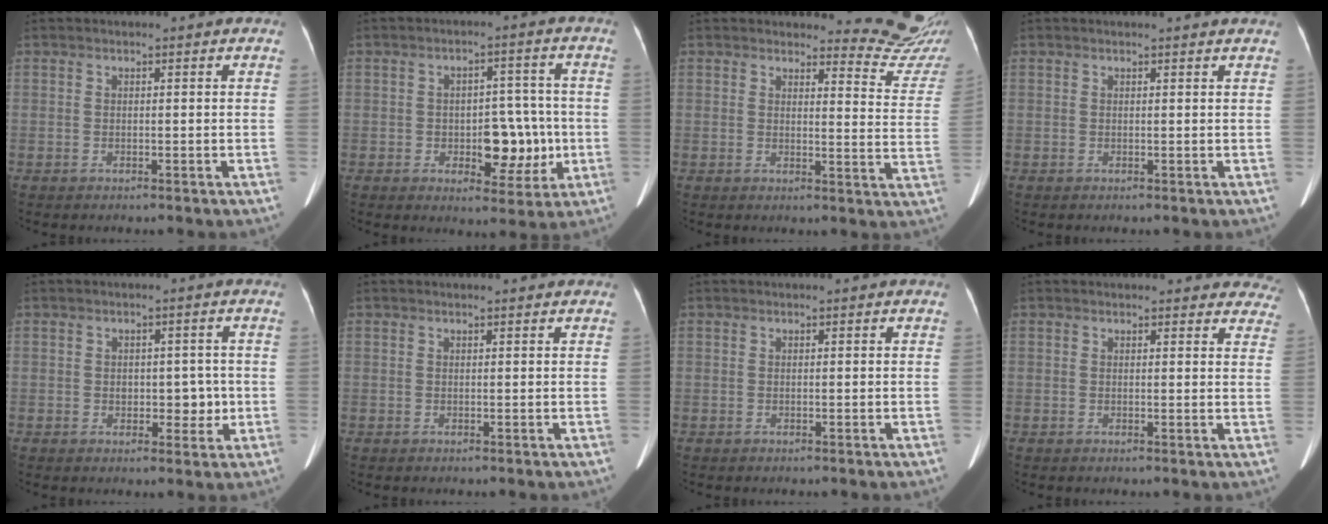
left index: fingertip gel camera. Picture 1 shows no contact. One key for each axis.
{"total": 7.5, "fx": -2.0, "fy": 4.2, "fz": 5.9, "tx": -0.069, "ty": -0.005, "tz": -0.023}
{"total": 10.2, "fx": 10.2, "fy": 0.1, "fz": 0.2, "tx": 0.013, "ty": -0.121, "tz": 0.085}
{"total": 3.4, "fx": 3.3, "fy": -0.1, "fz": 0.9, "tx": -0.010, "ty": -0.009, "tz": 0.024}
{"total": 3.3, "fx": -0.7, "fy": 2.2, "fz": 2.4, "tx": -0.024, "ty": -0.016, "tz": -0.009}
{"total": 1.7, "fx": 1.6, "fy": 0.2, "fz": 0.5, "tx": -0.006, "ty": -0.008, "tz": 0.011}
{"total": 0.0}
{"total": 13.7, "fx": 12.8, "fy": 3.8, "fz": 2.9, "tx": 0.008, "ty": -0.038, "tz": 0.114}